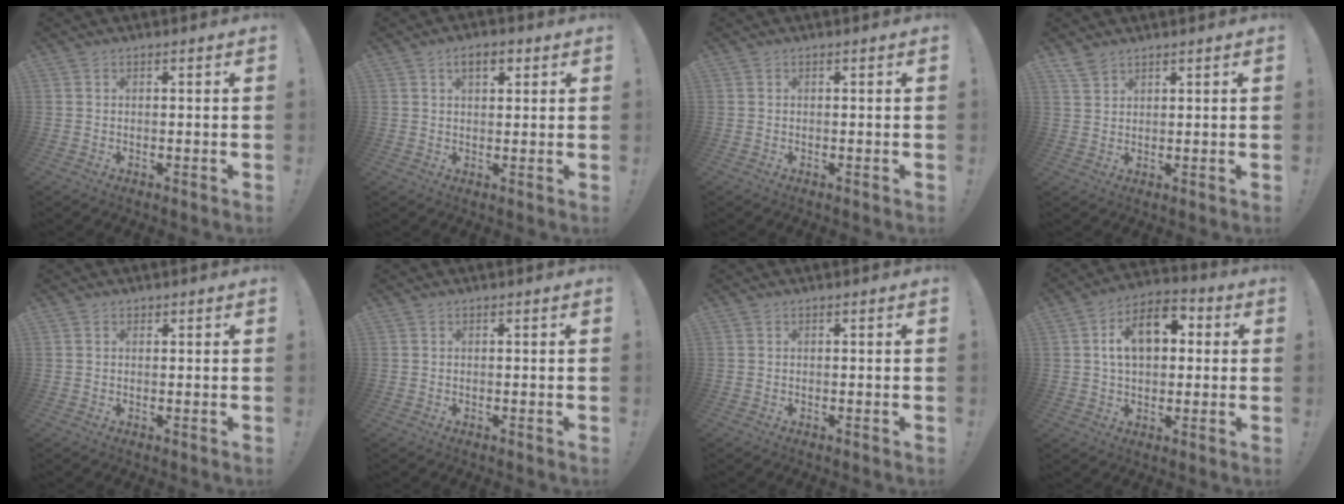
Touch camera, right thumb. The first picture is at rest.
{"total": 4.7, "force": [2.1, 2.6, 3.2], "torque": [-0.045, 0.000, 0.034]}
{"total": 0.0}
{"total": 3.2, "force": [2.6, 1.4, 1.2], "torque": [-0.019, -0.015, 0.051]}
{"total": 0.5, "force": [0.4, 0.4, -0.1], "torque": [0.006, -0.003, 0.006]}
{"total": 0.0}
{"total": 0.0}
{"total": 12.4, "force": [2.9, 8.0, 9.0], "torque": [-0.131, 0.006, 0.051]}